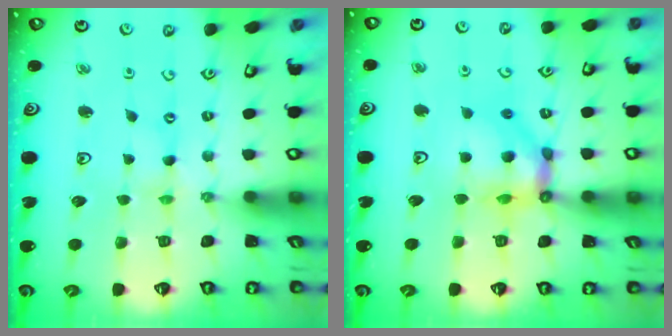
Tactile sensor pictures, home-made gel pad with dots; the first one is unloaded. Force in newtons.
{"total": 12.8, "press": 12.7, "slide": 1.5}